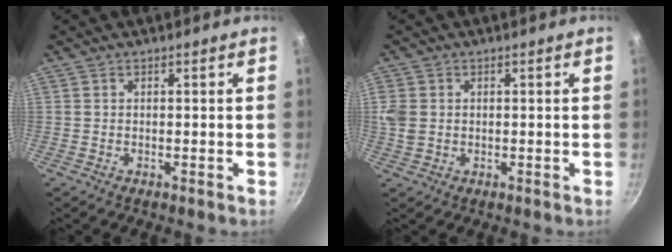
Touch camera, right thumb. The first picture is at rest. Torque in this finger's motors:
{"motor_torque": [0.00, 0.25, 0.20, 0.09, -0.03]}